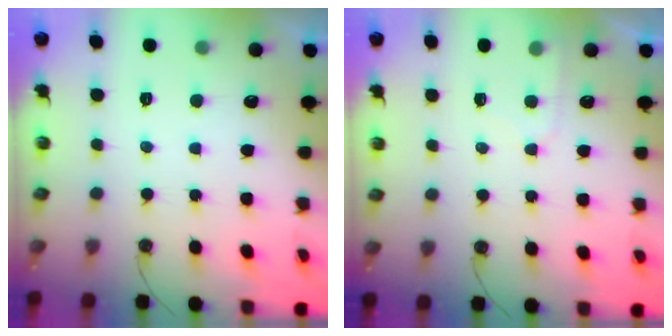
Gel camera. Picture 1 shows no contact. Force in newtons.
{"total": 5.4, "press": 5.4, "slide": 0.4}